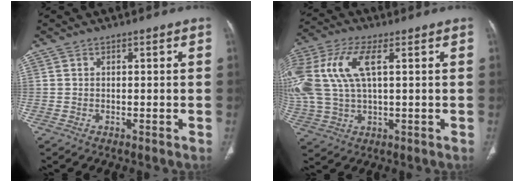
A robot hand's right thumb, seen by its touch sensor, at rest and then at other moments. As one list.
[{"total": 17.3, "force": [4.3, 8.4, 14.5], "torque": [-0.357, 0.017, 0.082]}]